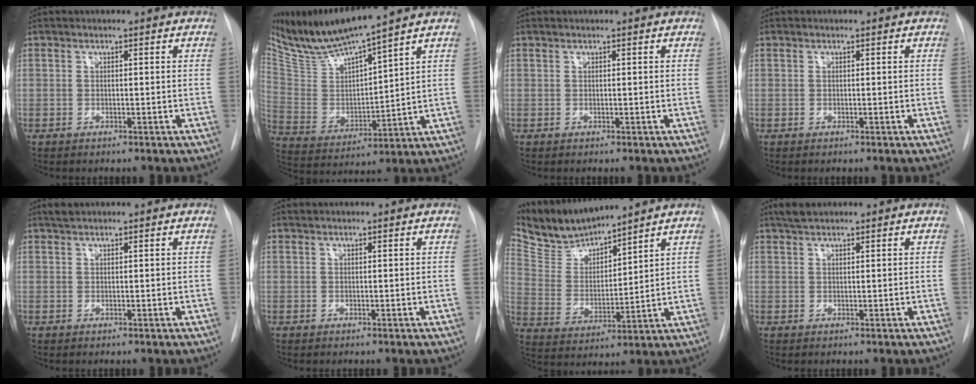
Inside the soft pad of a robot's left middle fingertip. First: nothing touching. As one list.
[{"total": 13.8, "force": [12.1, -0.5, 6.5], "torque": [-0.132, -0.008, 0.240]}, {"total": 0.0}, {"total": 0.0}, {"total": 1.1, "force": [1.0, 0.2, 0.4], "torque": [-0.012, 0.010, 0.021]}, {"total": 0.0}, {"total": 9.8, "force": [9.5, 1.1, 2.1], "torque": [-0.058, 0.005, 0.201]}, {"total": 2.1, "force": [1.8, 0.6, 1.0], "torque": [-0.021, 0.012, 0.034]}]